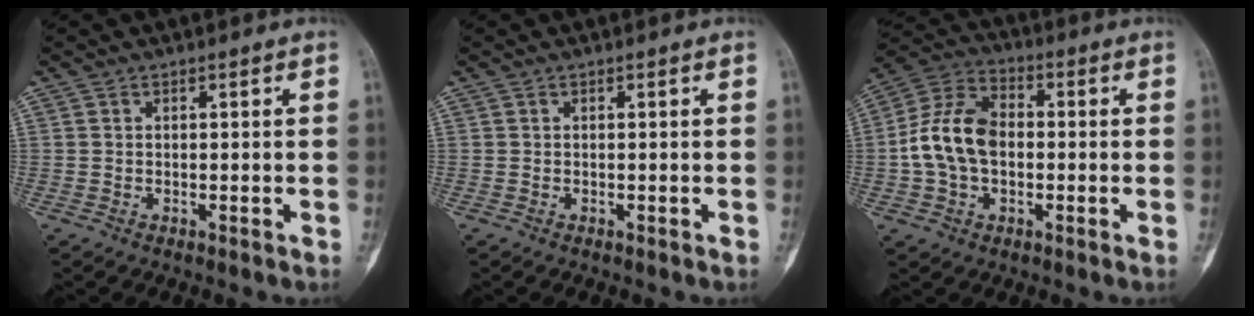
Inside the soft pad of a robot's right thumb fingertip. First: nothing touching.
{"total": 0.0}
{"total": 12.7, "force": [-0.8, 8.8, 9.1], "torque": [-0.160, 0.032, -0.023]}